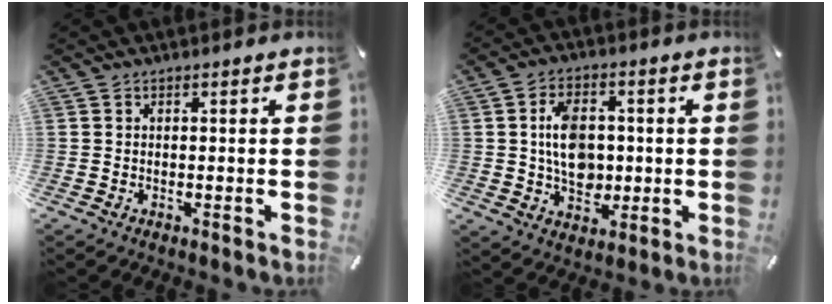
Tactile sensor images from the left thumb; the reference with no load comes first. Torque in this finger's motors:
{"motor_torque": [1.78, 1.80, 1.17, 0.08, 0.28]}